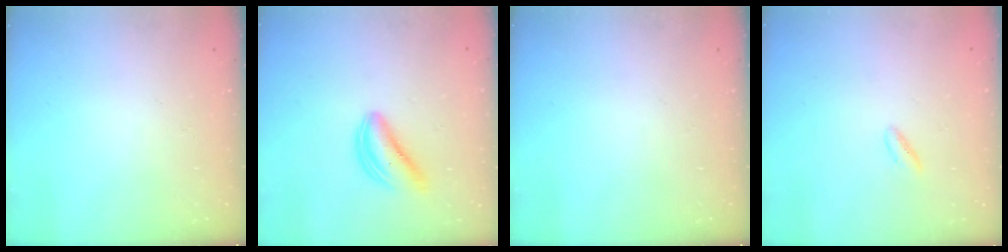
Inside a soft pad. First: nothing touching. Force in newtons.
{"total": 5.5, "press": 5.5, "slide": 0.6}
{"total": 0.0}
{"total": 1.8, "press": 1.6, "slide": 0.8}